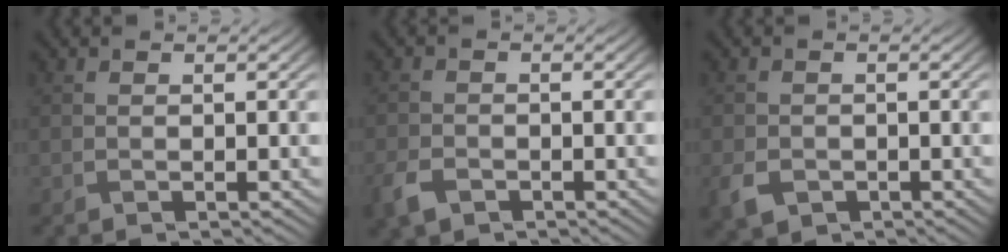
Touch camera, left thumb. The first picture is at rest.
{"total": 3.4, "force": [-2.1, 2.1, 1.7], "torque": [-0.046, -0.012, -0.050]}
{"total": 3.3, "force": [-1.5, 2.6, 1.6], "torque": [-0.045, -0.016, -0.032]}